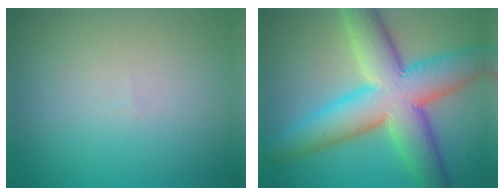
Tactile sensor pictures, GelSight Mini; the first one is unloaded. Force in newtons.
{"total": 11.6, "press": 11.6, "slide": 0.3}